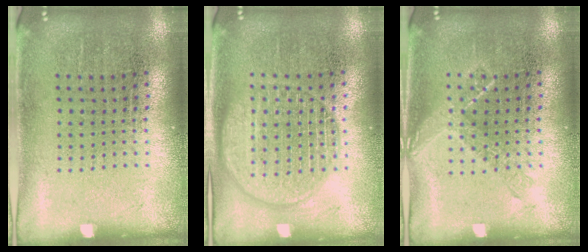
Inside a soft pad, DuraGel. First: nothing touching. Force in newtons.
{"total": 1.8, "press": 1.8, "slide": 0.2}
{"total": 1.0, "press": 0.9, "slide": 0.2}